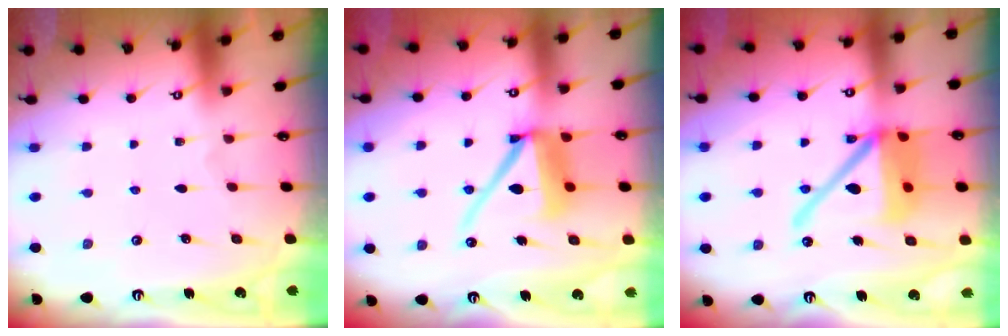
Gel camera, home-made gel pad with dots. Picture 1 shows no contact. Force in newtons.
{"total": 12.5, "press": 12.4, "slide": 1.7}
{"total": 17.2, "press": 17.0, "slide": 2.7}